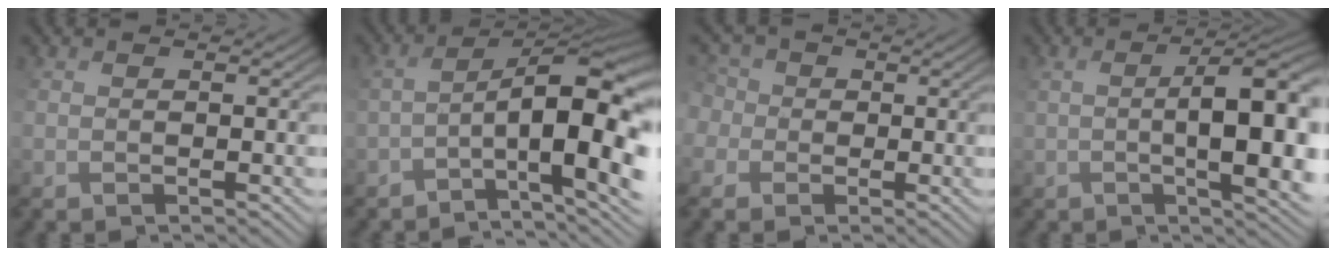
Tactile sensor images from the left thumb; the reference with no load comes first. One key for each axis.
{"total": 12.8, "fx": -4.0, "fy": 4.1, "fz": 11.4, "tx": -0.177, "ty": 0.003, "tz": -0.043}
{"total": 4.6, "fx": -0.4, "fy": 4.4, "fz": 1.4, "tx": -0.077, "ty": 0.009, "tz": -0.008}
{"total": 11.2, "fx": -0.7, "fy": 3.6, "fz": 10.6, "tx": -0.140, "ty": -0.003, "tz": 0.010}